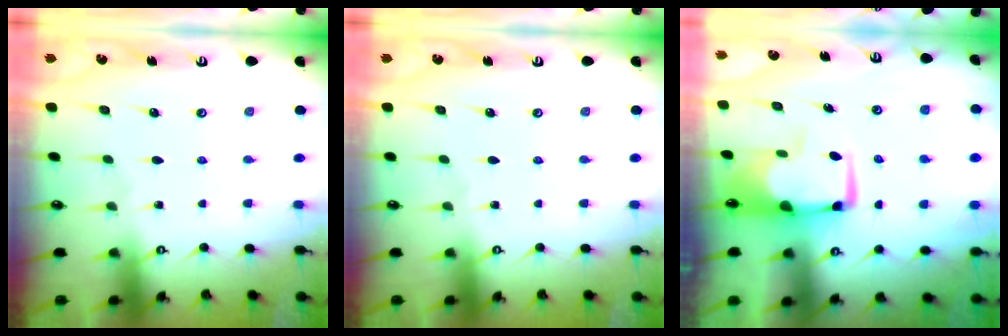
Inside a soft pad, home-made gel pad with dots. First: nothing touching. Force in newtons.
{"total": 0.0}
{"total": 2.6, "press": 2.4, "slide": 1.0}